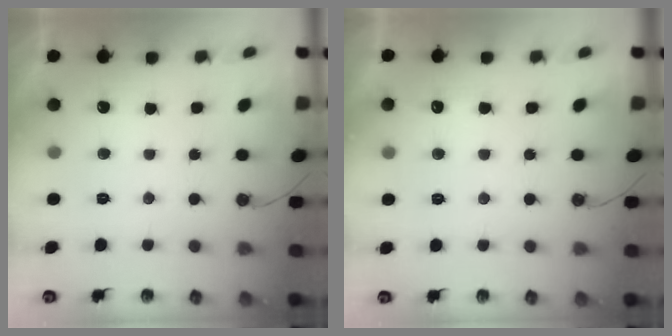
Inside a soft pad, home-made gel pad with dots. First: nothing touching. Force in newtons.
{"total": 3.8, "press": 3.8, "slide": 0.5}